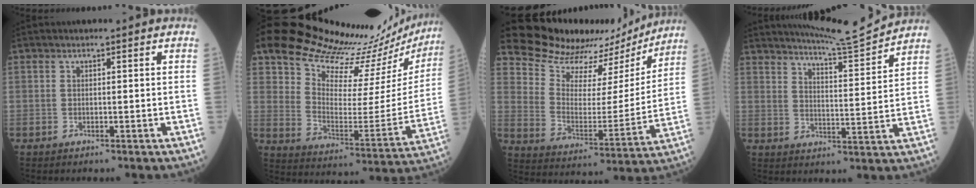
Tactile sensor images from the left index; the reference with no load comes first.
{"total": 24.5, "force": [23.1, 4.4, 7.0], "torque": [-0.123, -0.094, 0.314]}
{"total": 18.5, "force": [17.3, 4.7, 4.4], "torque": [-0.072, -0.021, 0.248]}
{"total": 9.8, "force": [9.5, -1.4, 1.5], "torque": [-0.034, -0.022, 0.146]}